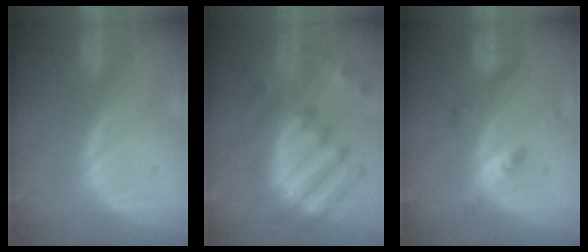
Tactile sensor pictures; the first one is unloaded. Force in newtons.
{"total": 12.2, "press": 10.5, "slide": 6.1}
{"total": 3.1, "press": 3.1, "slide": 0.2}